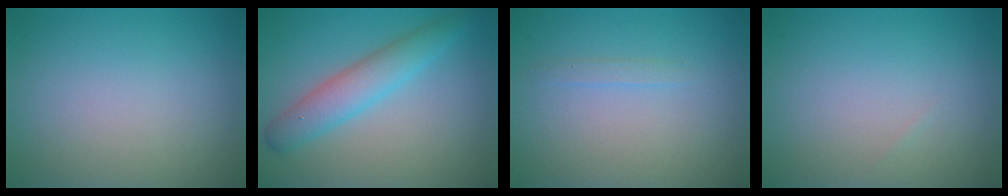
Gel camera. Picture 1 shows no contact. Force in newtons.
{"total": 3.9, "press": 3.9, "slide": 0.1}
{"total": 0.8, "press": 0.8, "slide": 0.1}
{"total": 0.0}